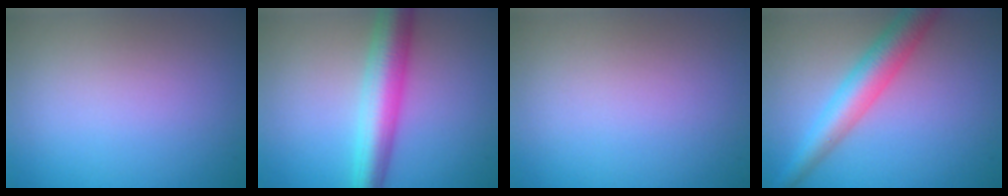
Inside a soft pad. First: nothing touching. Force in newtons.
{"total": 6.0, "press": 6.0, "slide": 0.3}
{"total": 0.0}
{"total": 5.1, "press": 5.1, "slide": 0.1}